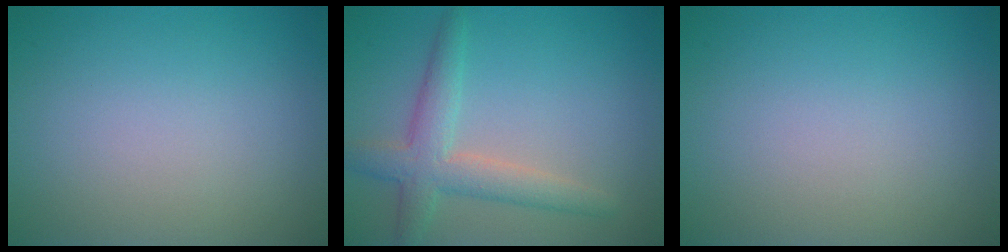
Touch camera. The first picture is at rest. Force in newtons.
{"total": 4.0, "press": 4.0, "slide": 0.3}
{"total": 0.0}